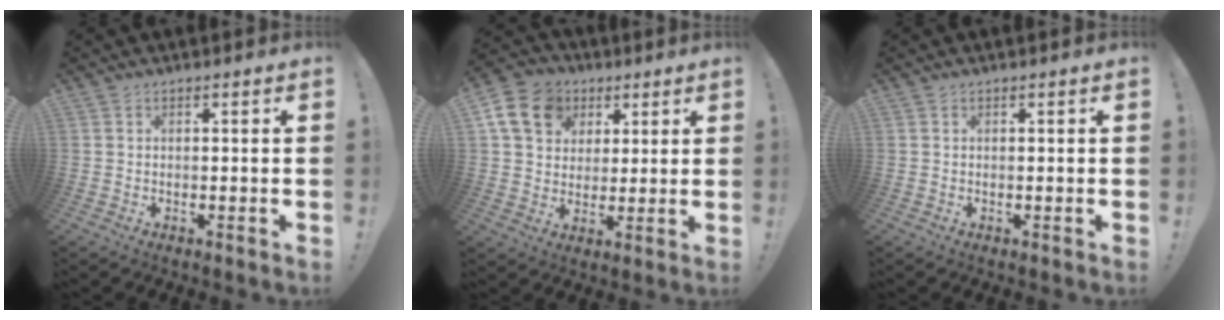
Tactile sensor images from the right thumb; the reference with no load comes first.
{"total": 14.1, "force": [5.5, 11.4, 6.2], "torque": [-0.088, -0.014, 0.111]}
{"total": 0.0}